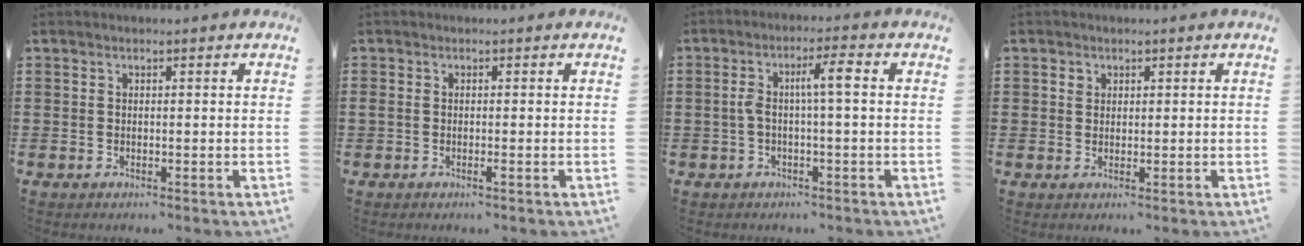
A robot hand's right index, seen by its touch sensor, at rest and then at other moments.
{"total": 0.7, "force": [-0.4, 0.1, 0.6], "torque": [-0.012, -0.003, -0.007]}
{"total": 4.6, "force": [0.0, 0.6, 4.6], "torque": [-0.094, 0.005, -0.010]}
{"total": 1.2, "force": [0.5, 1.0, 0.3], "torque": [-0.009, 0.005, 0.011]}